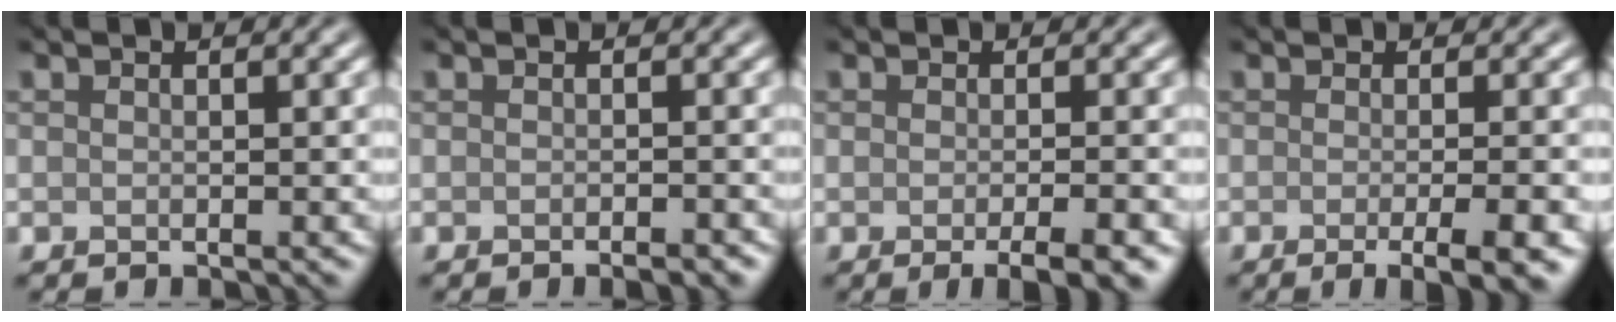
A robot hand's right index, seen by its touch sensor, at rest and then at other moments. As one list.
[{"total": 1.3, "force": [-0.9, 0.2, 0.9], "torque": [-0.009, -0.003, -0.011]}, {"total": 3.6, "force": [-1.5, 0.7, 3.2], "torque": [-0.039, -0.003, -0.022]}, {"total": 5.3, "force": [-1.7, 1.5, 4.8], "torque": [-0.053, -0.008, -0.020]}]